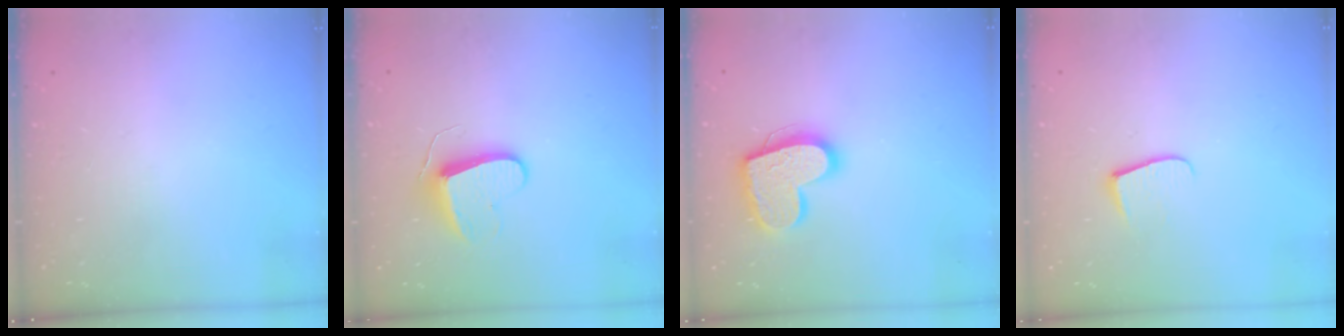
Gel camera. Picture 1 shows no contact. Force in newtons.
{"total": 9.4, "press": 9.4, "slide": 0.9}
{"total": 16.9, "press": 16.9, "slide": 1.3}
{"total": 7.7, "press": 7.7, "slide": 0.6}